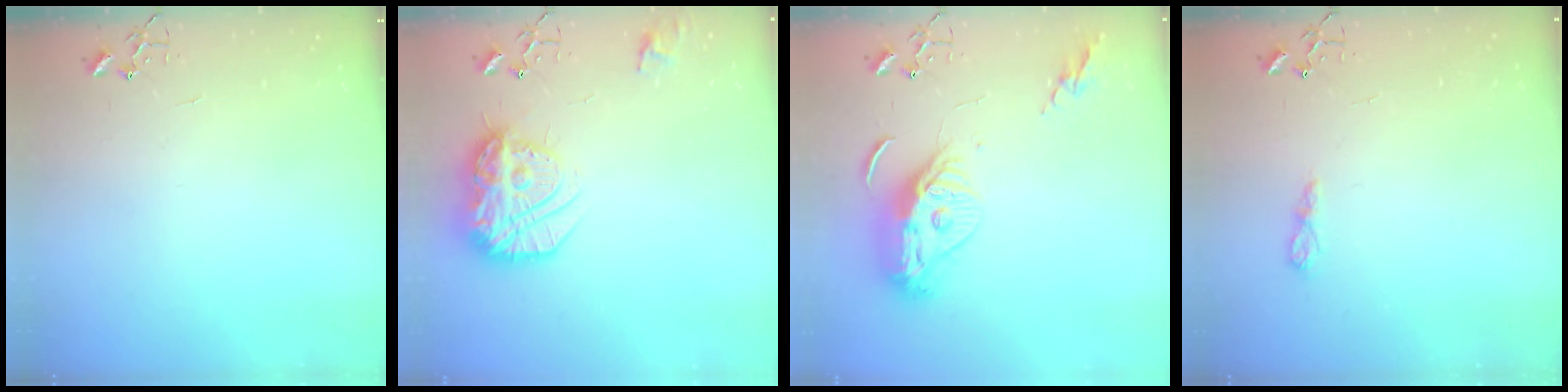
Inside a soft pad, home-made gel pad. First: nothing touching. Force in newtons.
{"total": 17.7, "press": 17.7, "slide": 1.2}
{"total": 13.5, "press": 13.4, "slide": 1.5}
{"total": 5.5, "press": 5.5, "slide": 0.6}